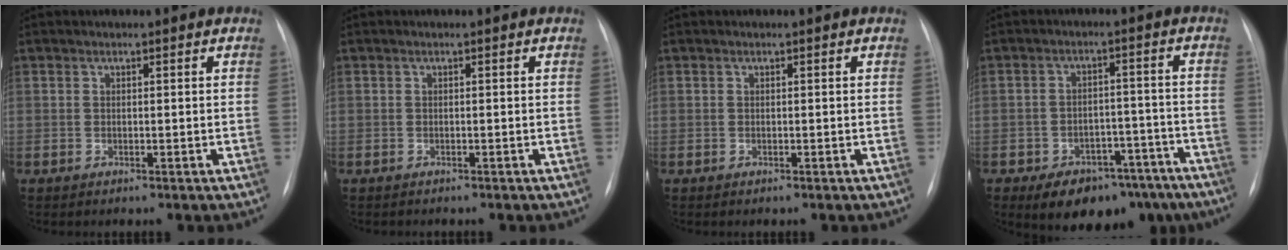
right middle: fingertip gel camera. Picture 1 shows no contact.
{"total": 0.8, "force": [-0.7, 0.2, 0.2], "torque": [-0.008, -0.001, -0.010]}
{"total": 0.0}
{"total": 13.7, "force": [-9.8, 7.4, 6.2], "torque": [-0.067, 0.034, -0.131]}